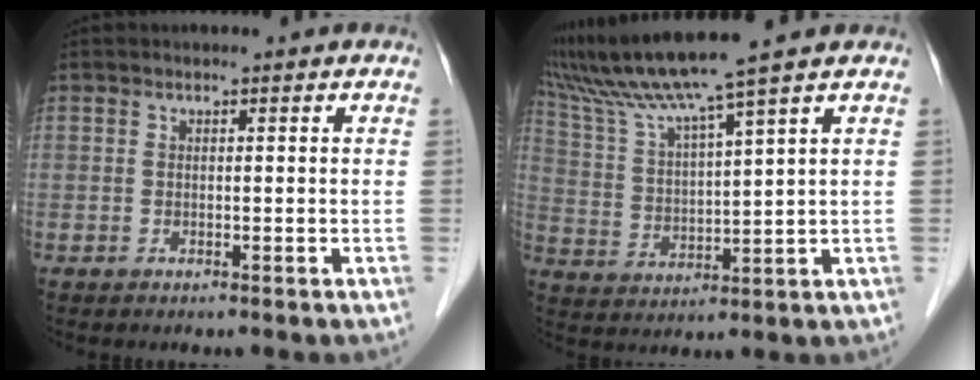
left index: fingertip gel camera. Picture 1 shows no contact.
{"total": 12.1, "force": [9.8, -2.3, 6.8], "torque": [-0.127, 0.014, 0.183]}